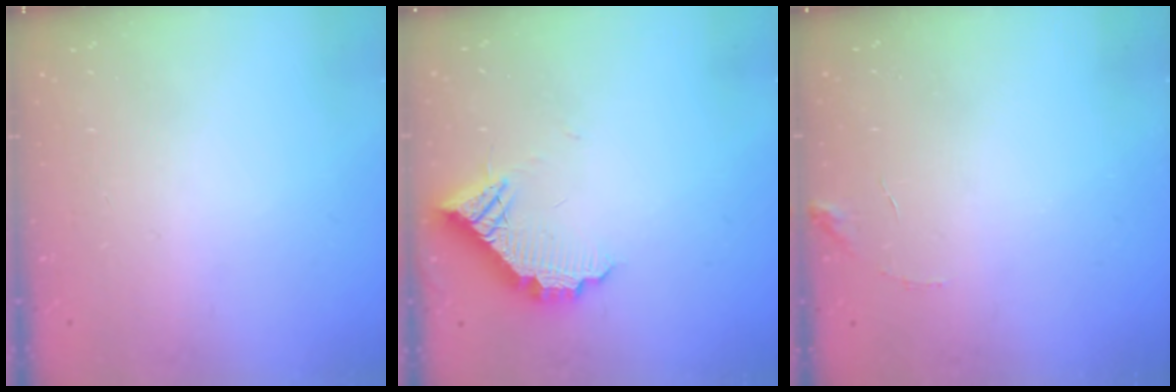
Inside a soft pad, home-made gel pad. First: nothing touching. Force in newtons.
{"total": 10.1, "press": 10.1, "slide": 0.4}
{"total": 5.7, "press": 5.7, "slide": 0.3}